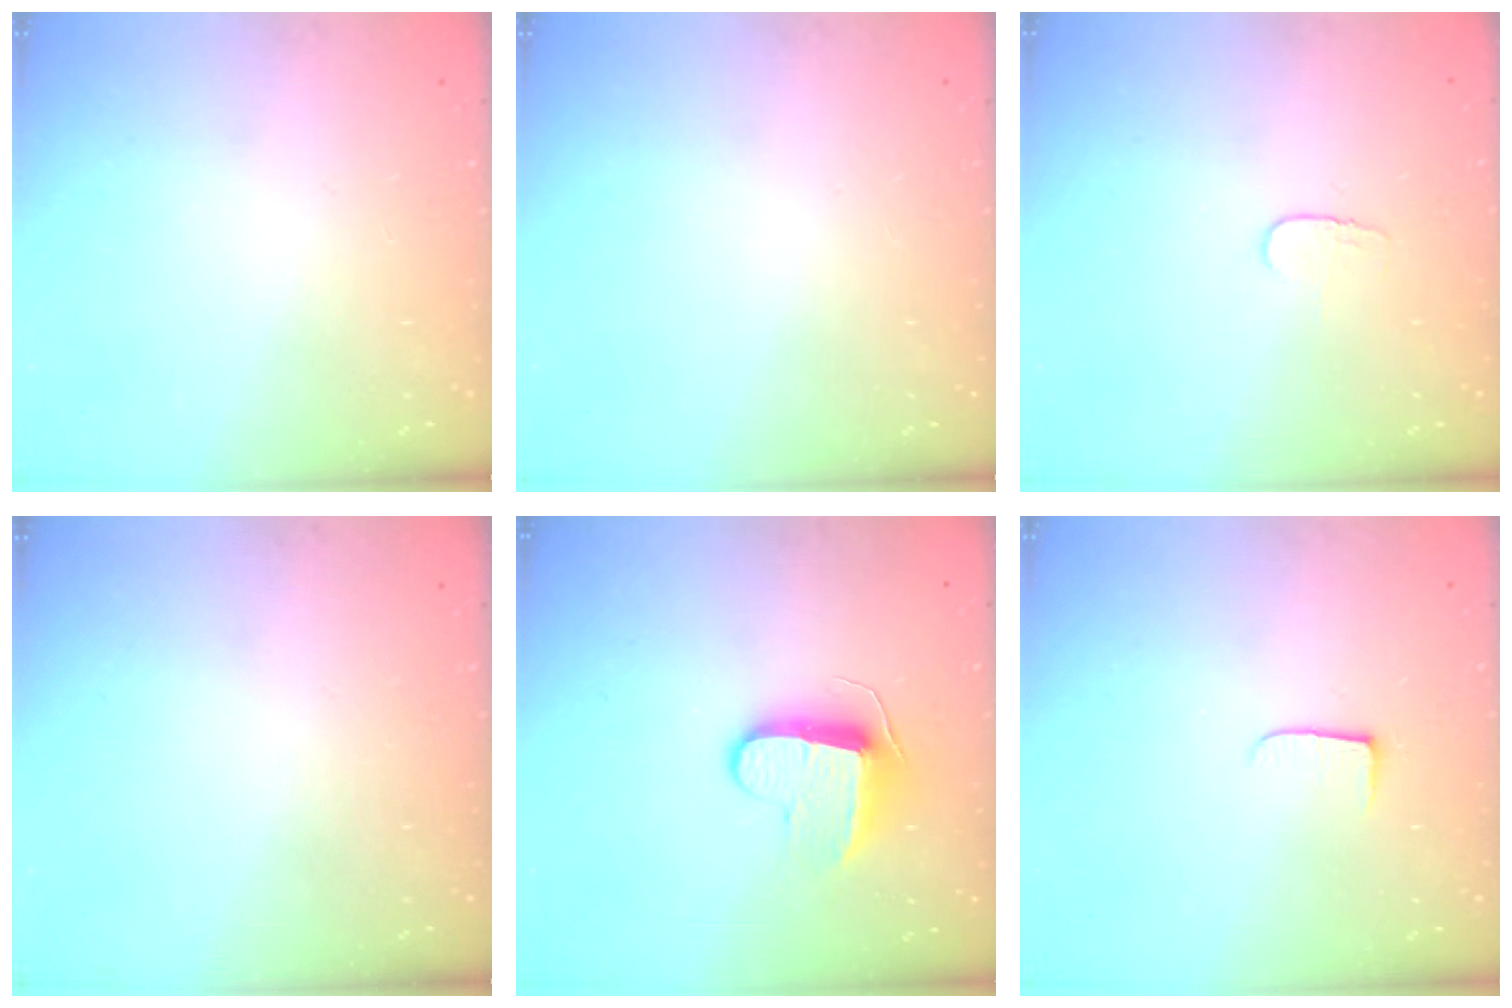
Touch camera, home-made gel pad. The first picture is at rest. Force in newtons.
{"total": 0.0}
{"total": 3.7, "press": 3.7, "slide": 0.4}
{"total": 0.0}
{"total": 9.3, "press": 9.3, "slide": 0.0}
{"total": 5.6, "press": 5.5, "slide": 0.7}